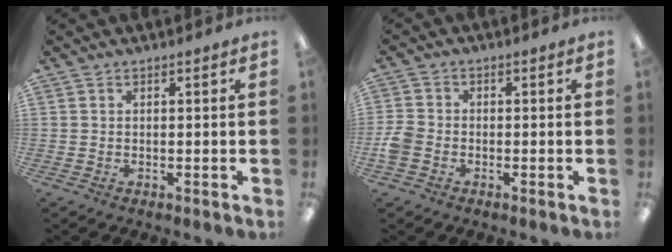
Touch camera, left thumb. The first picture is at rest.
{"total": 4.0, "force": [-1.7, 3.0, 2.0], "torque": [-0.036, 0.010, -0.029]}